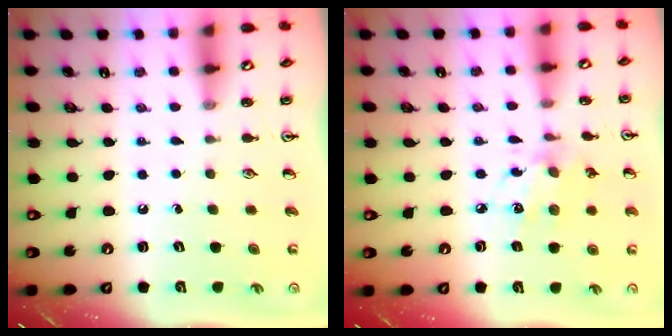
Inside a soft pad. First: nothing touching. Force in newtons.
{"total": 6.3, "press": 6.3, "slide": 0.7}